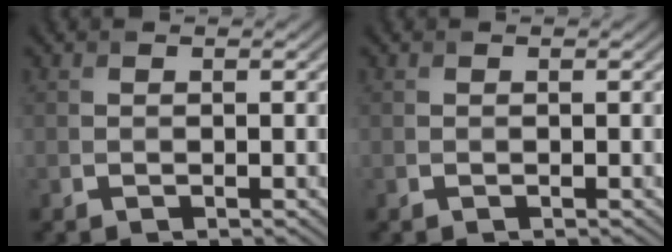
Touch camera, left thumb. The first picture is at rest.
{"total": 0.0}